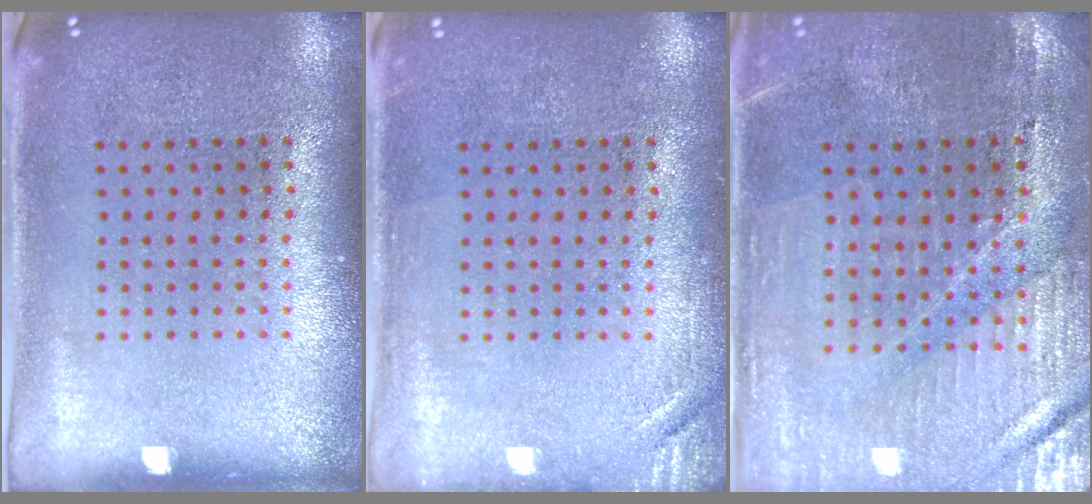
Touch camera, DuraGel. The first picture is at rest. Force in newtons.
{"total": 1.5, "press": 1.5, "slide": 0.3}
{"total": 1.7, "press": 1.7, "slide": 0.3}